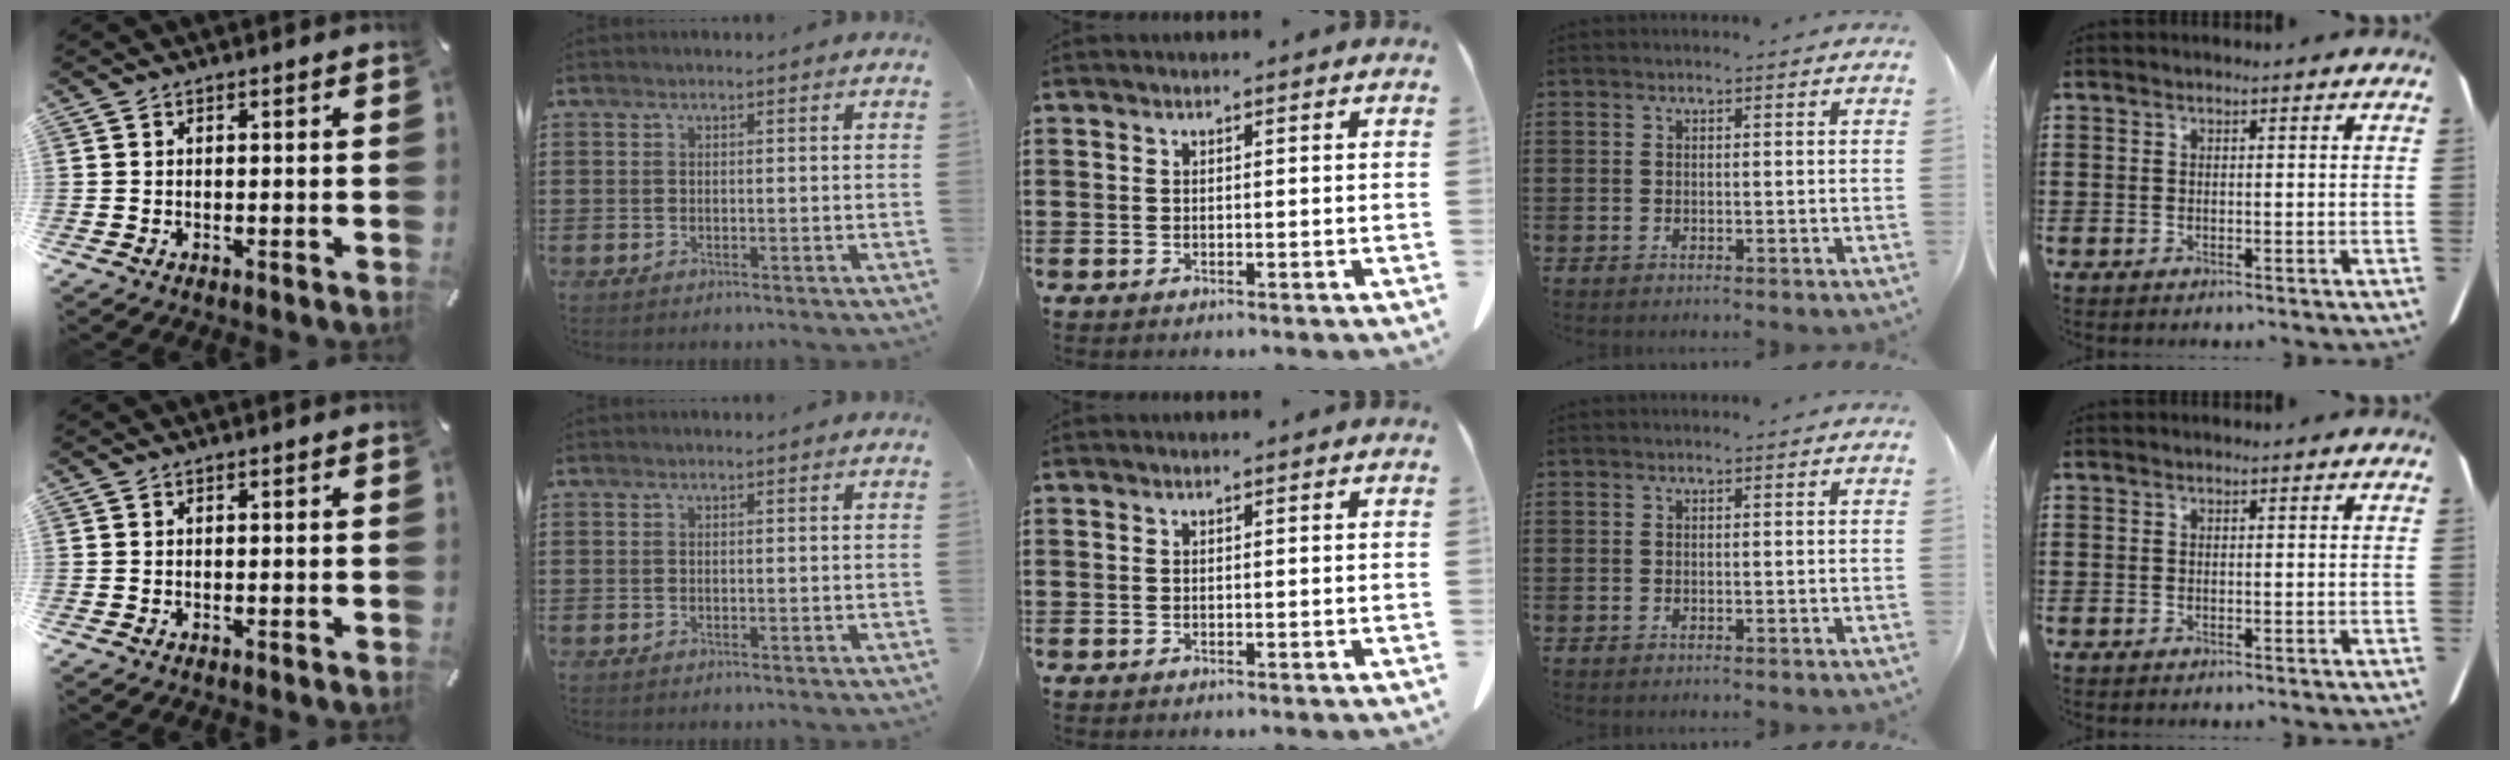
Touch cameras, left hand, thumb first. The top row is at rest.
{}